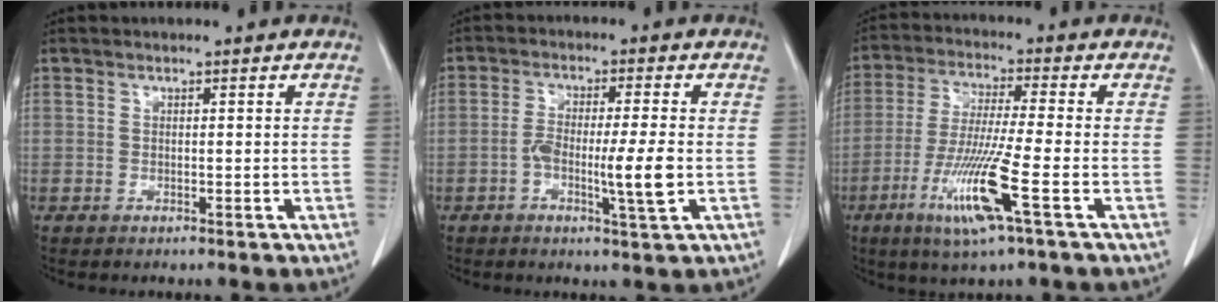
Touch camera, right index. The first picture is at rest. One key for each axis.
{"total": 7.0, "fx": -1.6, "fy": 0.2, "fz": 6.8, "tx": -0.122, "ty": -0.002, "tz": -0.029}
{"total": 11.6, "fx": -4.7, "fy": -0.4, "fz": 10.5, "tx": -0.214, "ty": -0.026, "tz": -0.093}